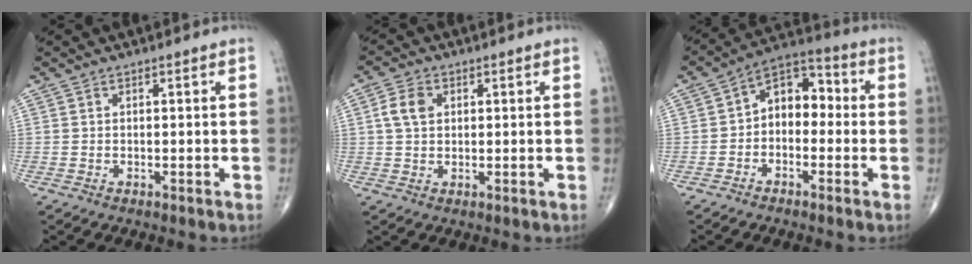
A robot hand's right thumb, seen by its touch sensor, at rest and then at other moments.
{"total": 4.6, "force": [1.1, 3.2, 3.0], "torque": [-0.059, 0.004, 0.019]}
{"total": 8.8, "force": [-0.8, 6.0, 6.4], "torque": [-0.062, 0.040, -0.036]}